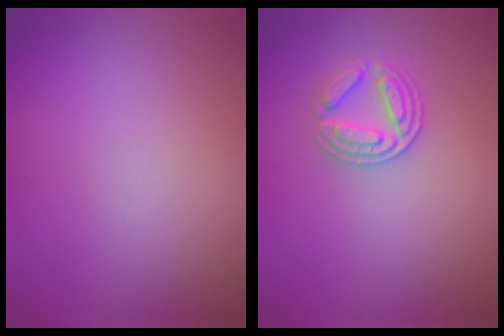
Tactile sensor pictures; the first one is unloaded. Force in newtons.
{"total": 2.7, "press": 2.7, "slide": 0.4}